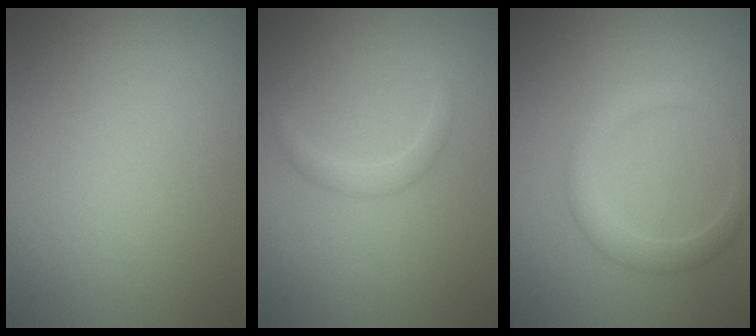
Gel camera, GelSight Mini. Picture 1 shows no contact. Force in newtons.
{"total": 1.2, "press": 1.1, "slide": 0.1}
{"total": 2.4, "press": 2.4, "slide": 0.1}